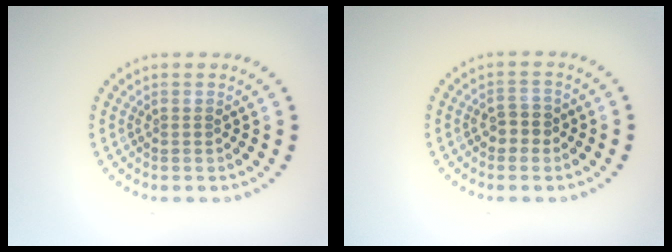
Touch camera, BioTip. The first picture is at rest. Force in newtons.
{"total": 1.9, "press": 1.9, "slide": 0.5}